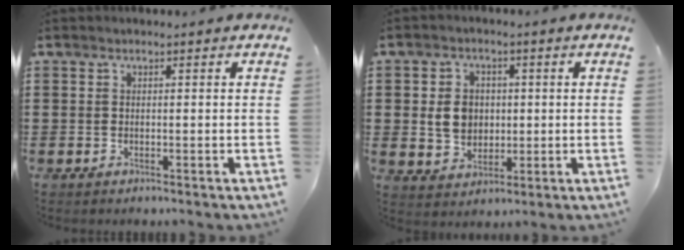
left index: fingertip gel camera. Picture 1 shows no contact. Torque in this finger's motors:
{"motor_torque": [0.94, 0.48, 0.50, 0.05]}